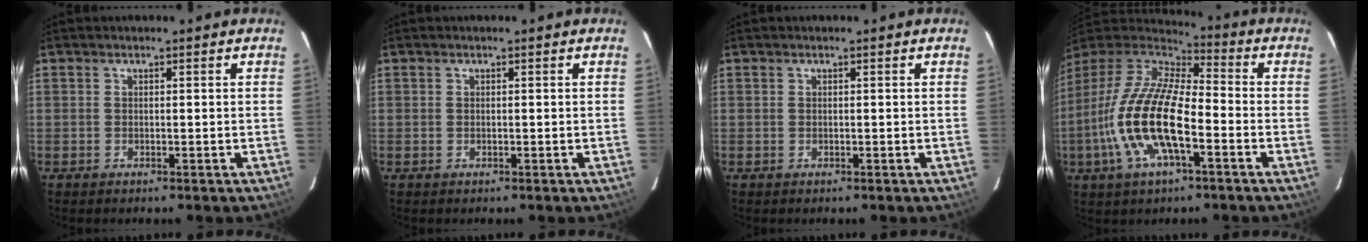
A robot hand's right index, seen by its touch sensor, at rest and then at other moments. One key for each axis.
{"total": 0.0}
{"total": 0.0}
{"total": 18.8, "fx": -6.0, "fy": 6.7, "fz": 16.6, "tx": -0.339, "ty": -0.016, "tz": -0.123}